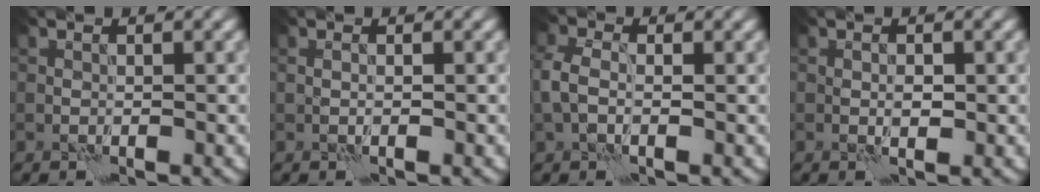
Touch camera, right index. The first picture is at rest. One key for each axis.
{"total": 0.5, "fx": 0.0, "fy": 0.1, "fz": 0.5, "tx": -0.012, "ty": -0.001, "tz": 0.001}
{"total": 3.1, "fx": -0.2, "fy": 2.1, "fz": 2.3, "tx": -0.060, "ty": 0.006, "tz": -0.011}
{"total": 1.2, "fx": 0.0, "fy": 0.6, "fz": 1.0, "tx": -0.020, "ty": -0.001, "tz": 0.002}